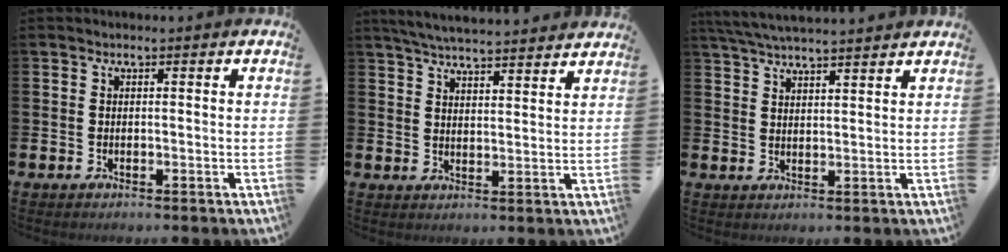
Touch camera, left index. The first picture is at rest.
{"total": 5.3, "force": [5.3, 0.0, 0.8], "torque": [-0.032, -0.027, 0.095]}
{"total": 4.8, "force": [4.6, 0.1, 1.2], "torque": [-0.039, -0.016, 0.084]}